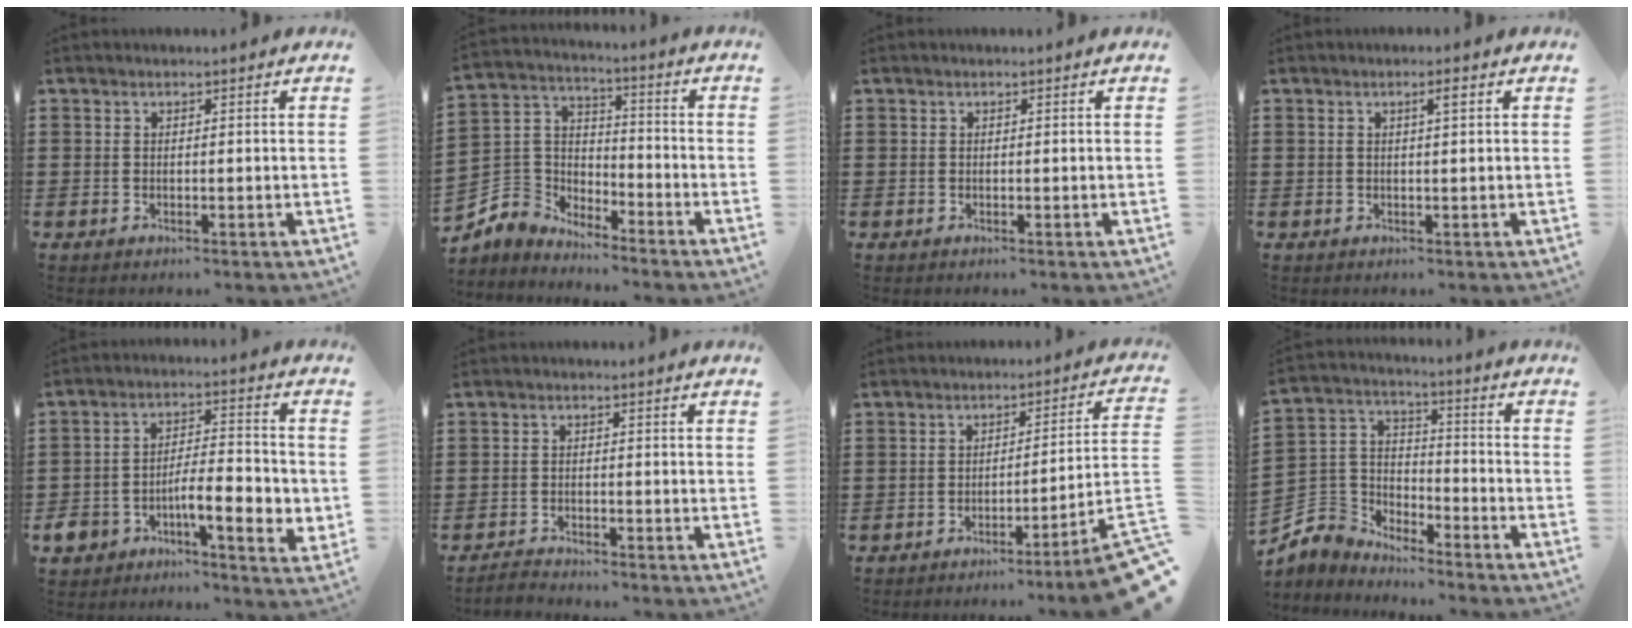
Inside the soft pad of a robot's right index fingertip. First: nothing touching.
{"total": 4.5, "force": [-2.9, 3.5, -0.5], "torque": [-0.029, -0.004, -0.067]}
{"total": 0.0}
{"total": 1.7, "force": [0.6, 0.2, 1.6], "torque": [-0.031, 0.004, 0.007]}
{"total": 8.8, "force": [-3.6, 3.9, 7.0], "torque": [-0.122, 0.003, -0.067]}
{"total": 1.7, "force": [-1.7, 0.1, 0.0], "torque": [-0.005, 0.003, -0.037]}
{"total": 6.0, "force": [-3.8, -0.2, 4.6], "torque": [-0.067, -0.022, -0.079]}
{"total": 4.6, "force": [-3.1, 3.4, -0.3], "torque": [-0.039, -0.006, -0.073]}